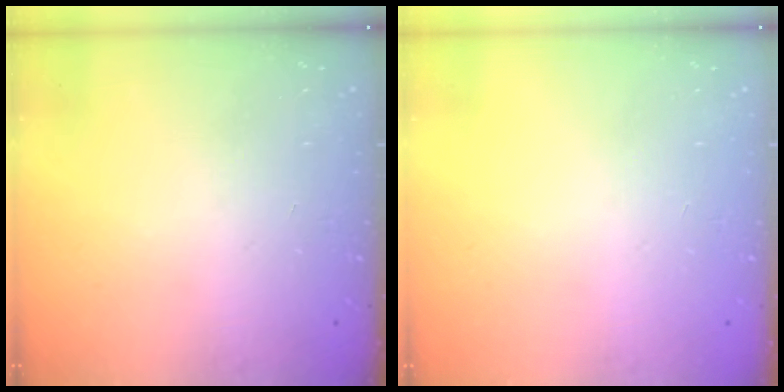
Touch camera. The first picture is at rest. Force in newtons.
{"total": 0.0}